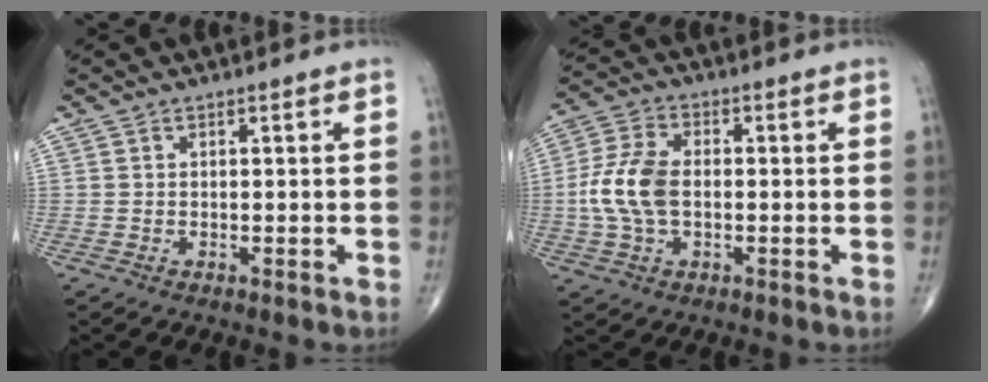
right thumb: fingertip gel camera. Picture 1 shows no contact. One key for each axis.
{"total": 10.0, "fx": -0.7, "fy": 5.9, "fz": 8.1, "tx": -0.176, "ty": 0.016, "tz": -0.018}